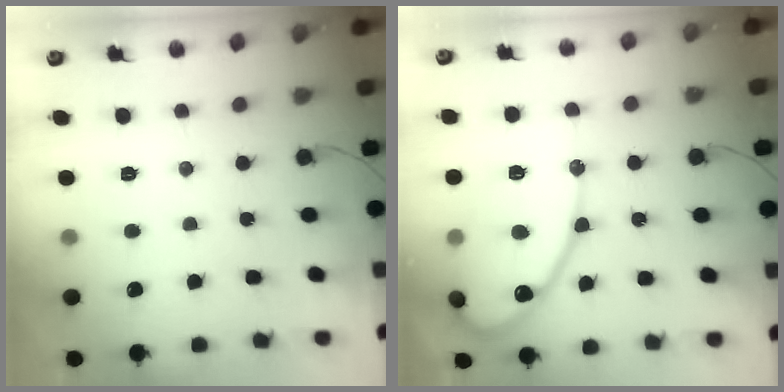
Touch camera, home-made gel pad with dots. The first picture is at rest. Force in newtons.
{"total": 16.4, "press": 16.3, "slide": 1.4}